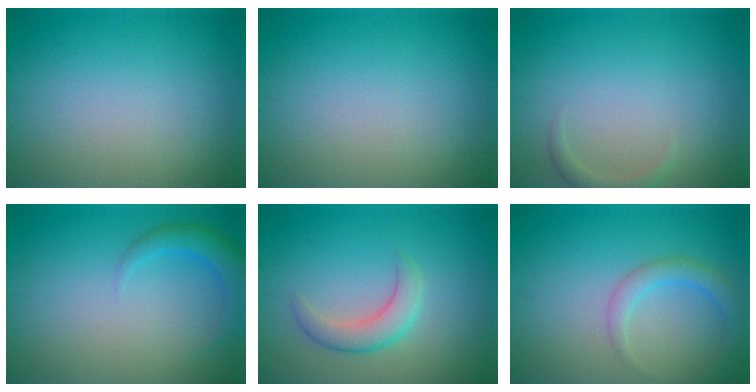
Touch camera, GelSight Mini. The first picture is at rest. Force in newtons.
{"total": 0.0}
{"total": 1.2, "press": 1.2, "slide": 0.2}
{"total": 2.8, "press": 2.8, "slide": 0.2}
{"total": 2.9, "press": 2.9, "slide": 0.2}
{"total": 2.4, "press": 2.4, "slide": 0.1}